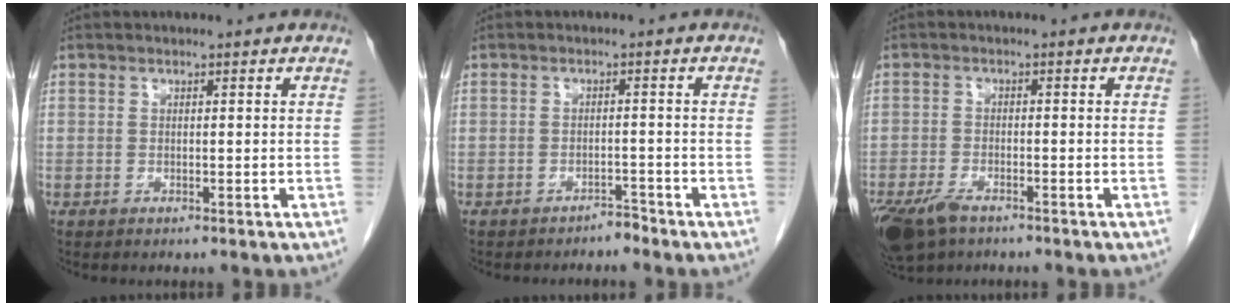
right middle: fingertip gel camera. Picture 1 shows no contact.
{"total": 1.6, "force": [-1.6, 0.3, 0.1], "torque": [-0.001, -0.003, -0.021]}
{"total": 7.6, "force": [-5.2, 3.2, 4.5], "torque": [-0.093, -0.012, -0.093]}